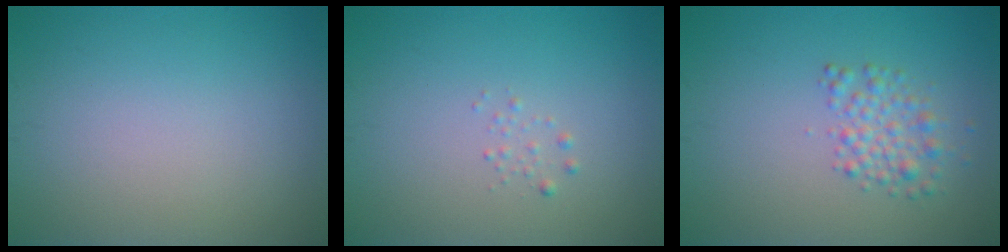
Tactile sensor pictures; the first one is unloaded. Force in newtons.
{"total": 0.6, "press": 0.6, "slide": 0.0}
{"total": 2.3, "press": 2.3, "slide": 0.0}